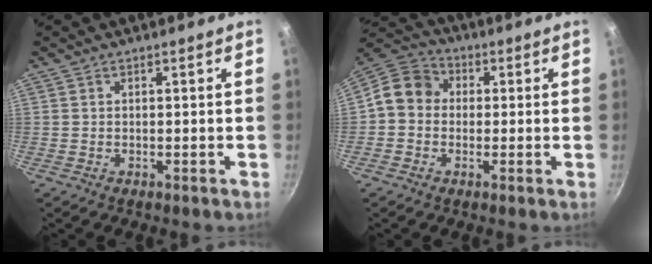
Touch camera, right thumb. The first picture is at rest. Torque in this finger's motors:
{"motor_torque": [0.97, 1.23, 0.51, -0.88, 0.03]}